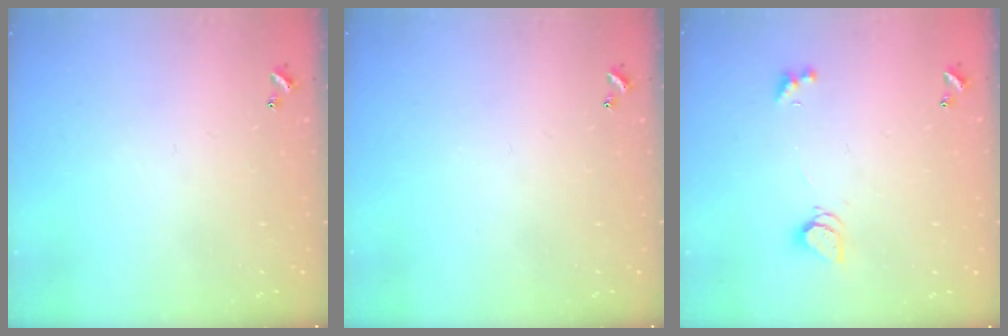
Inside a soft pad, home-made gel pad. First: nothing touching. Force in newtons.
{"total": 0.0}
{"total": 2.3, "press": 2.3, "slide": 0.3}